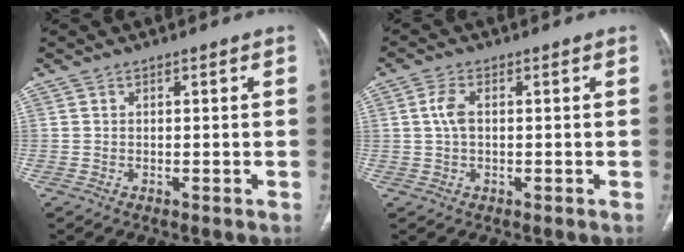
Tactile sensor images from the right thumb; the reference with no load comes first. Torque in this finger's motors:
{"motor_torque": [-0.35, 0.41, -0.15, 0.27, 0.13]}